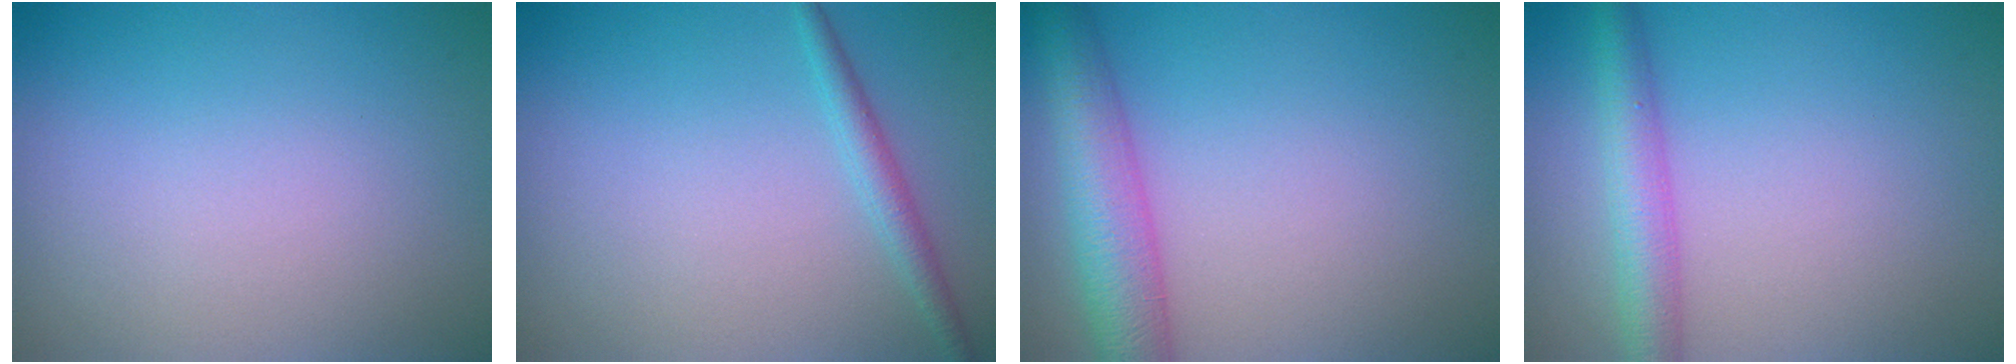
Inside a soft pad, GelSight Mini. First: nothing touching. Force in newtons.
{"total": 1.7, "press": 1.7, "slide": 0.0}
{"total": 5.7, "press": 5.7, "slide": 0.3}
{"total": 3.7, "press": 3.7, "slide": 0.1}